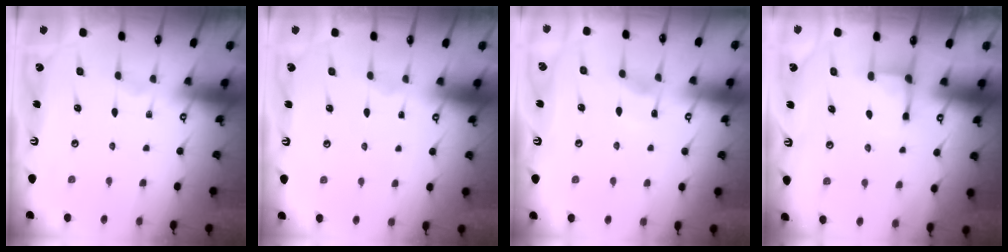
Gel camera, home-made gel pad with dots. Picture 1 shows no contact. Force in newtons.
{"total": 1.2, "press": 1.2, "slide": 0.1}
{"total": 3.0, "press": 2.9, "slide": 0.4}
{"total": 2.4, "press": 2.4, "slide": 0.3}